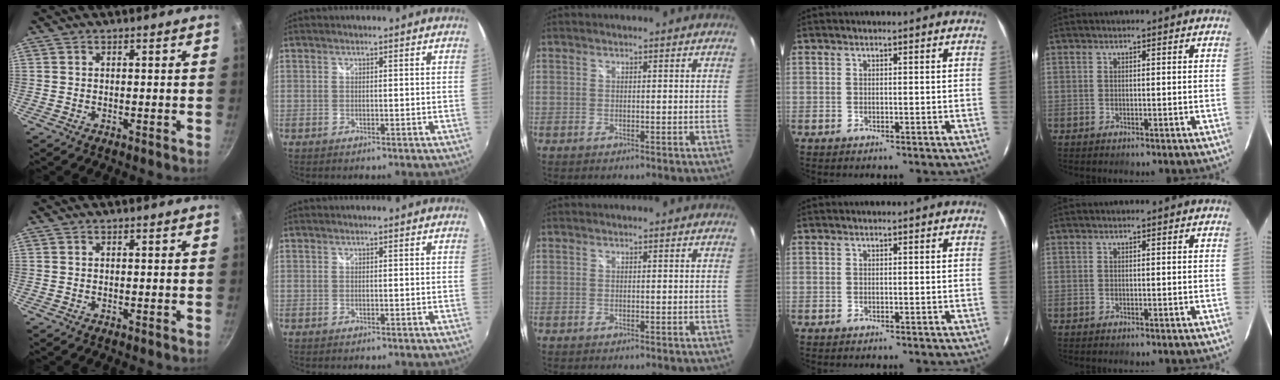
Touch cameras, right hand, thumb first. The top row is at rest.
{}